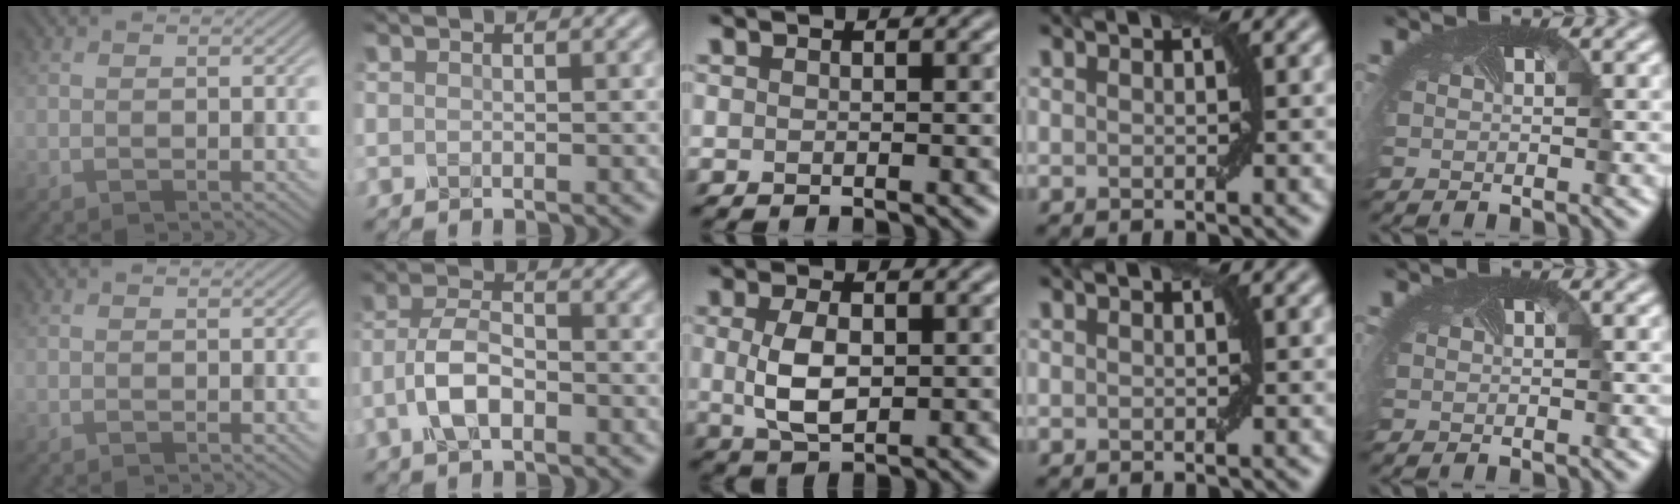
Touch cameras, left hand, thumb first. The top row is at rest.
{"index": {"total": 4.3, "force": [-1.5, 2.1, 3.4], "torque": [-0.070, 0.004, -0.038]}, "middle": {"total": 4.2, "force": [0.2, 2.3, 3.5], "torque": [-0.079, 0.000, 0.007]}}